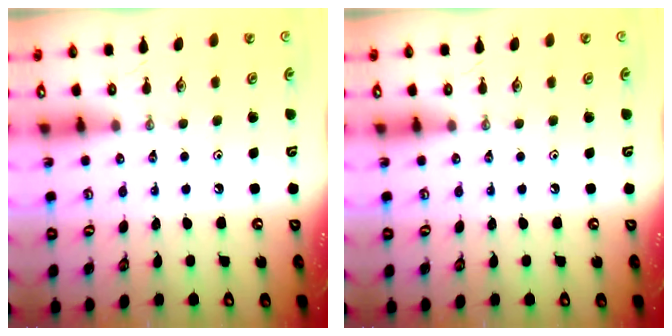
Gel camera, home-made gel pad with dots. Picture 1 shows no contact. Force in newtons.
{"total": 0.0}